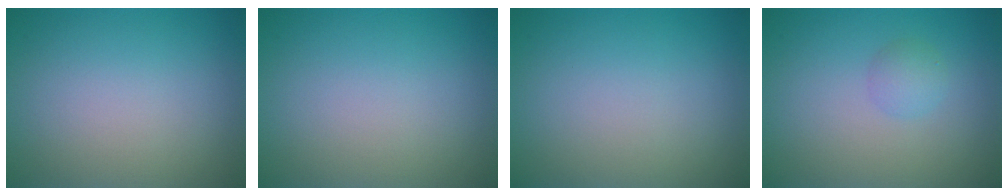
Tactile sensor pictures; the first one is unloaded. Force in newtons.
{"total": 0.0}
{"total": 0.0}
{"total": 1.4, "press": 1.4, "slide": 0.1}